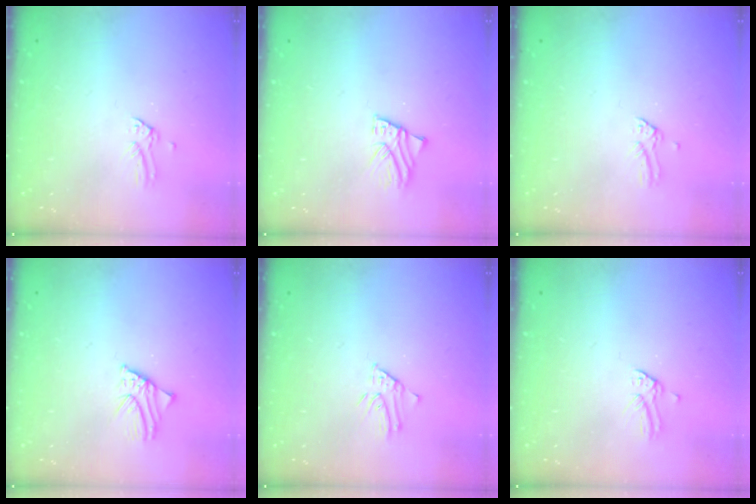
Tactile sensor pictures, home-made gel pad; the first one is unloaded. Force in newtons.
{"total": 2.3, "press": 2.3, "slide": 0.2}
{"total": 0.0}
{"total": 1.7, "press": 1.7, "slide": 0.2}
{"total": 3.6, "press": 3.6, "slide": 0.3}
{"total": 0.0}